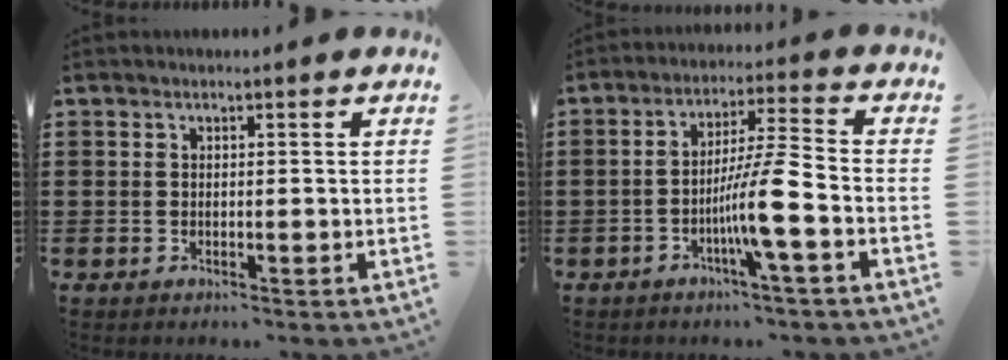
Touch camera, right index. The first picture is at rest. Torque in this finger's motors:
{"motor_torque": [1.88, 0.26, 0.86, 0.13]}